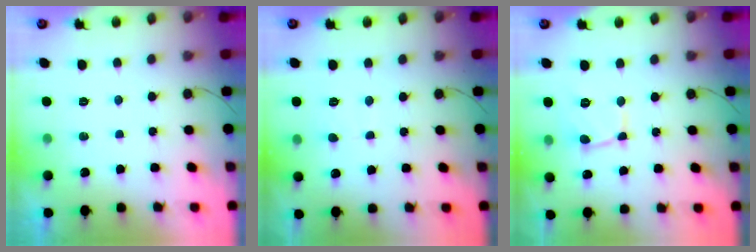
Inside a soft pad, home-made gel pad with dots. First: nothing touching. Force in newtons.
{"total": 5.0, "press": 4.9, "slide": 0.5}
{"total": 2.8, "press": 2.8, "slide": 0.3}